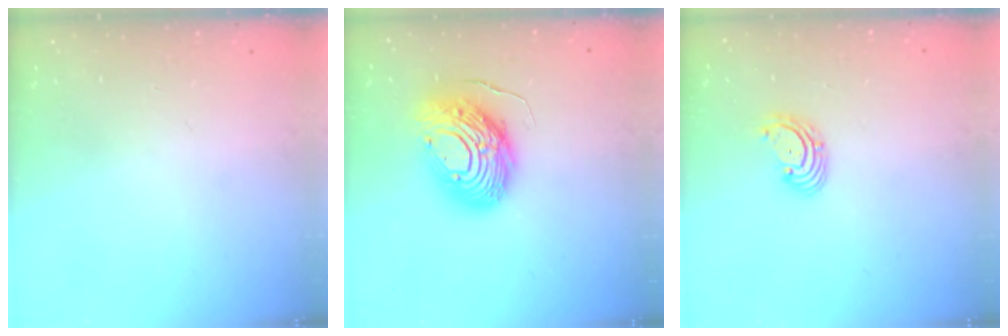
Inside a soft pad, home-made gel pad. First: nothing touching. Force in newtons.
{"total": 14.3, "press": 14.3, "slide": 1.4}
{"total": 2.9, "press": 2.9, "slide": 0.3}